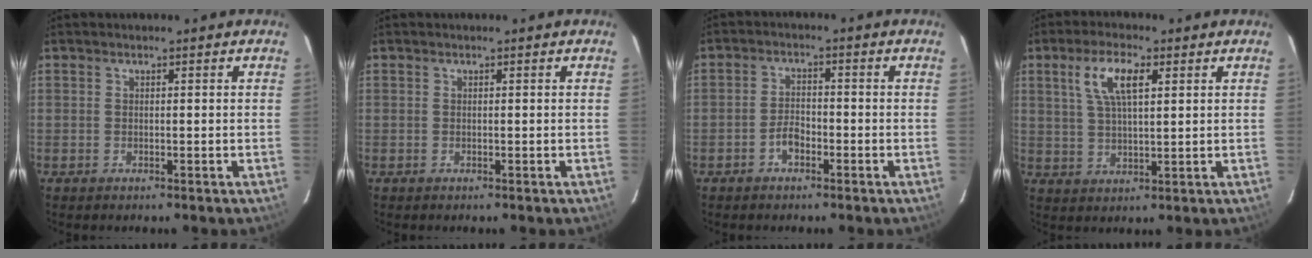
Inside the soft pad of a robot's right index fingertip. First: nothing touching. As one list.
[{"total": 0.0}, {"total": 3.3, "force": [-1.9, 1.8, 1.9], "torque": [-0.041, 0.007, -0.035]}, {"total": 7.5, "force": [3.1, 2.6, 6.4], "torque": [-0.124, 0.010, 0.059]}]